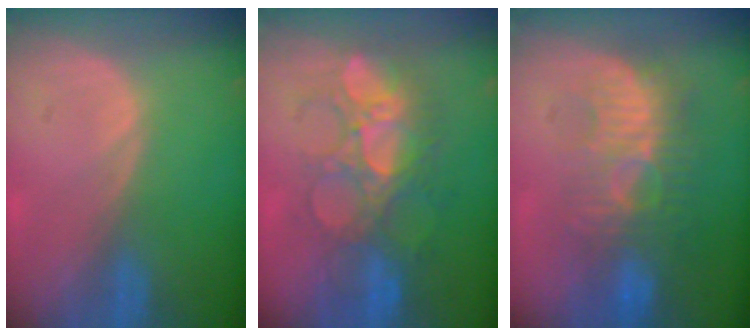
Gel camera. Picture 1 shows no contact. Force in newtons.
{"total": 8.8, "press": 8.6, "slide": 1.6}
{"total": 9.1, "press": 8.7, "slide": 2.7}